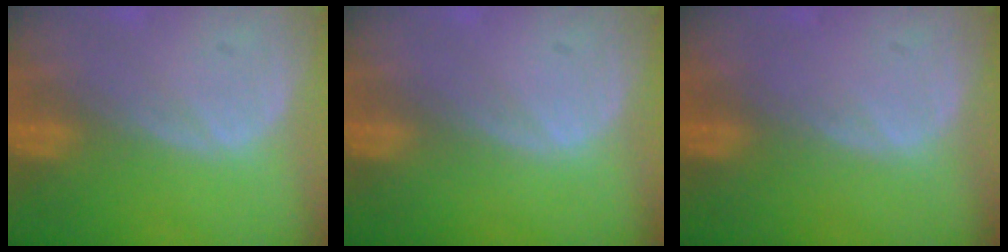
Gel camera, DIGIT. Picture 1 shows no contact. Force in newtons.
{"total": 0.0}
{"total": 0.5, "press": 0.0, "slide": 0.5}